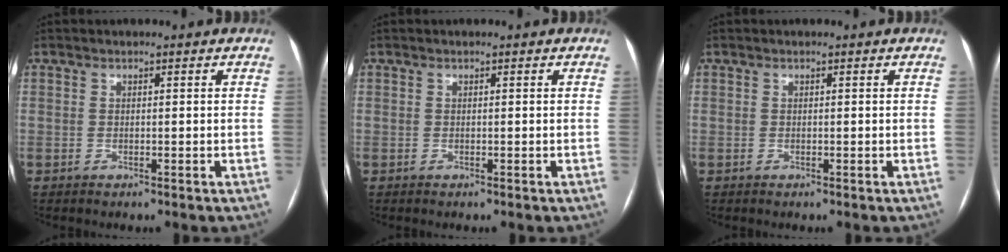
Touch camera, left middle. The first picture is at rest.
{"total": 0.0}
{"total": 0.0}